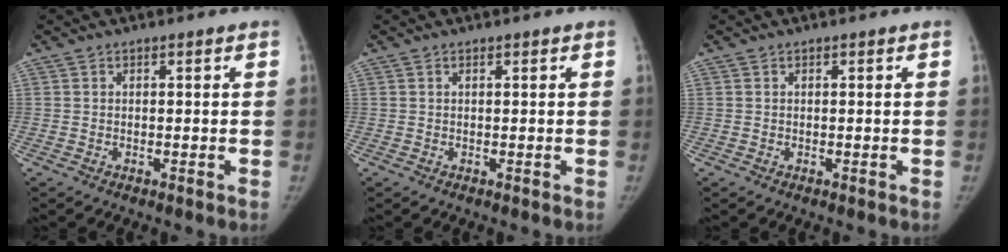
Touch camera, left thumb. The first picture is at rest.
{"total": 0.0}
{"total": 0.0}